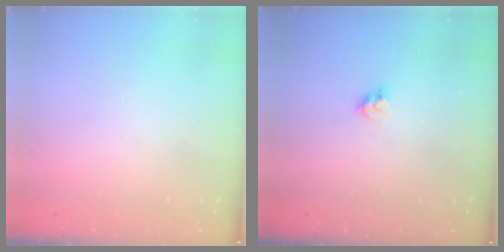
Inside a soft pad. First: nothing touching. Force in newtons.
{"total": 3.6, "press": 3.6, "slide": 0.5}